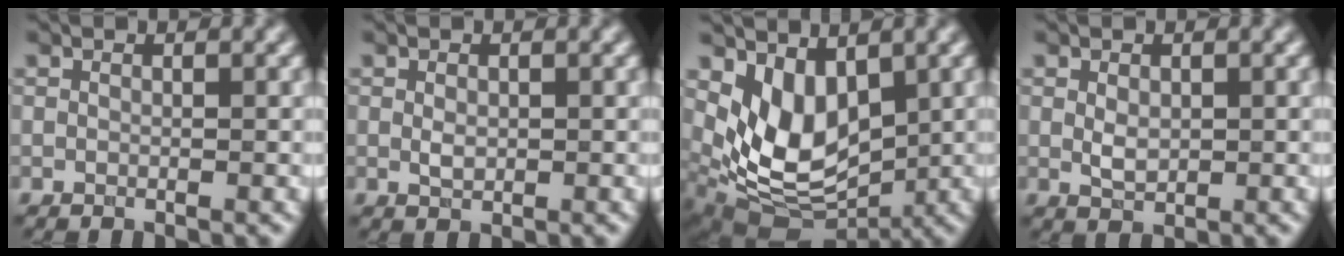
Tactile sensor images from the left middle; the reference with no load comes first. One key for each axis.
{"total": 1.2, "fx": 0.0, "fy": 0.8, "fz": 0.9, "tx": -0.017, "ty": -0.003, "tz": 0.002}
{"total": 6.7, "fx": 1.6, "fy": 4.3, "fz": 4.9, "tx": -0.100, "ty": -0.027, "tz": 0.036}
{"total": 1.7, "fx": 0.2, "fy": 1.2, "fz": 1.3, "tx": -0.024, "ty": -0.002, "tz": 0.006}